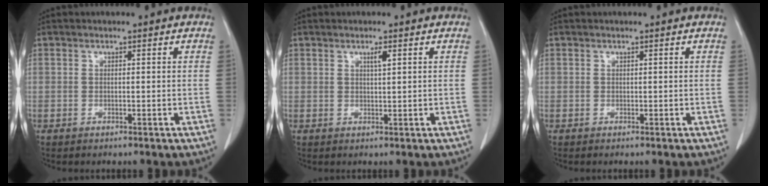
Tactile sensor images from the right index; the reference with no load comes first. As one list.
[{"total": 1.3, "force": [0.7, 0.0, 1.2], "torque": [-0.022, -0.002, 0.011]}, {"total": 0.0}]